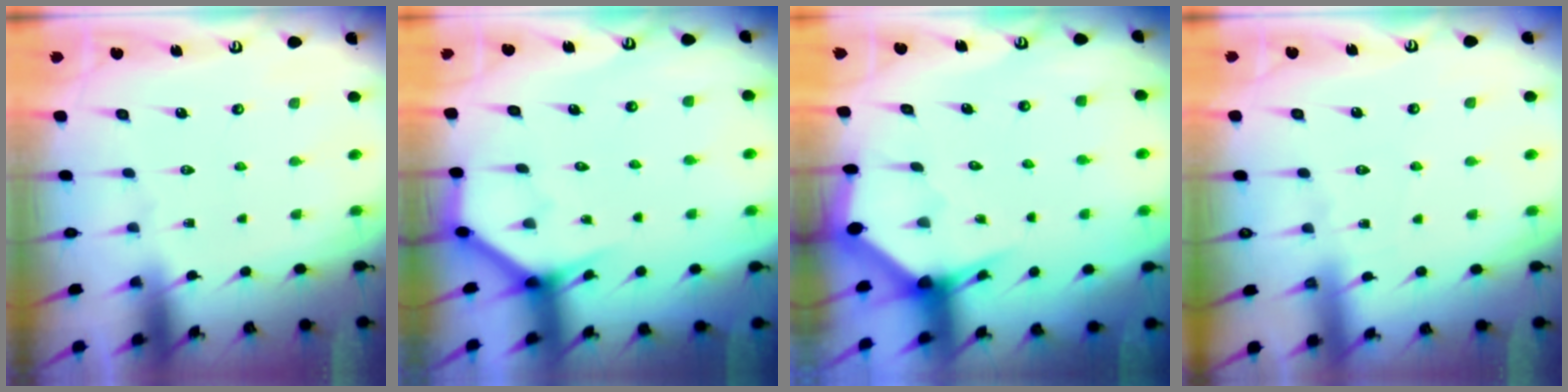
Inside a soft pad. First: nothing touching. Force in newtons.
{"total": 3.9, "press": 3.8, "slide": 0.3}
{"total": 3.1, "press": 3.1, "slide": 0.5}
{"total": 4.2, "press": 4.1, "slide": 0.5}